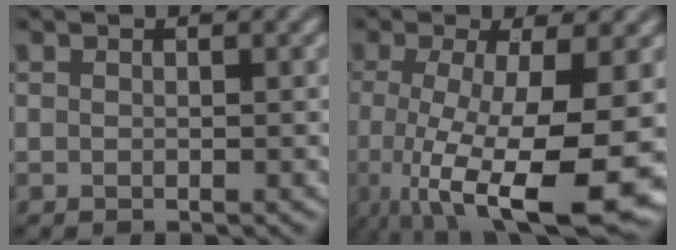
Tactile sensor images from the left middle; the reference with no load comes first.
{"total": 13.4, "force": [-4.0, 3.9, 12.2], "torque": [-0.206, -0.034, -0.044]}